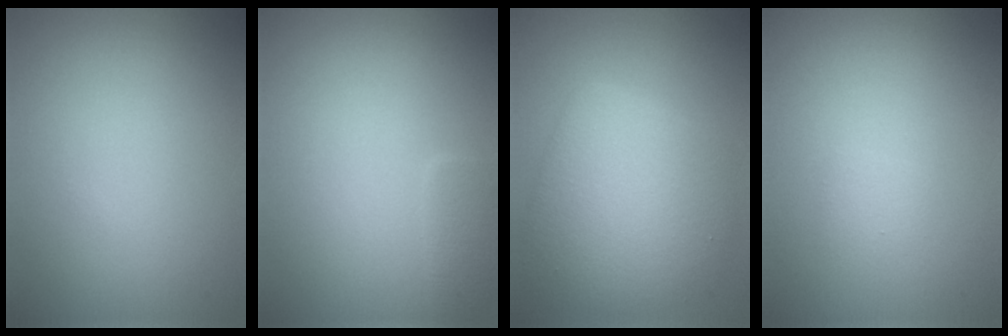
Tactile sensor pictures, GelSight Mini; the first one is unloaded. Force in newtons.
{"total": 1.5, "press": 1.5, "slide": 0.1}
{"total": 6.8, "press": 6.7, "slide": 0.3}
{"total": 0.6, "press": 0.6, "slide": 0.1}